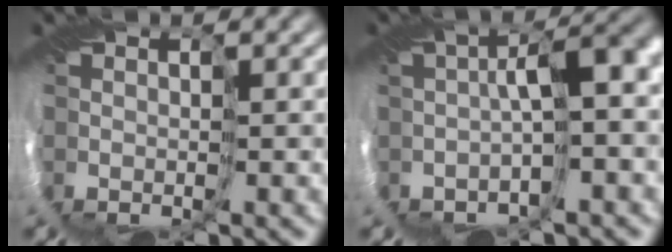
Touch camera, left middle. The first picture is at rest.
{"total": 4.4, "force": [-0.7, 0.4, 4.3], "torque": [-0.066, 0.016, -0.012]}